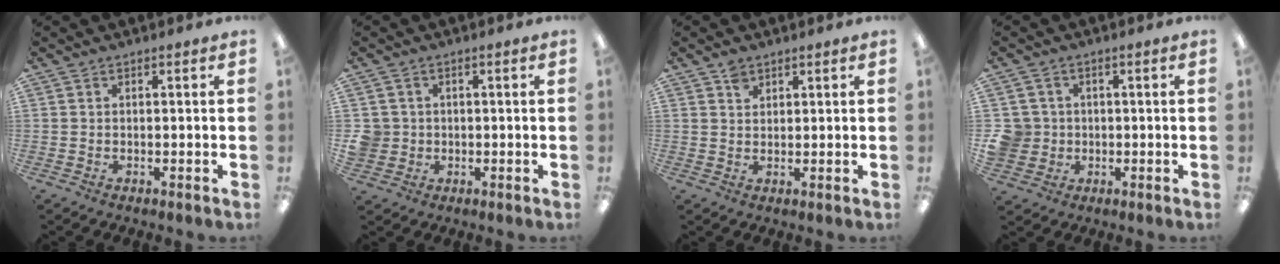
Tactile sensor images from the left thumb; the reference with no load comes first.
{"total": 4.0, "force": [0.2, 4.0, 0.6], "torque": [-0.018, 0.004, 0.002]}
{"total": 2.4, "force": [1.7, 1.5, 0.6], "torque": [-0.008, -0.007, 0.033]}
{"total": 5.9, "force": [0.1, 5.8, 1.4], "torque": [-0.043, 0.010, 0.005]}